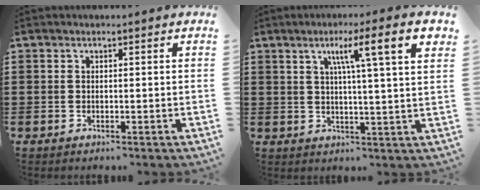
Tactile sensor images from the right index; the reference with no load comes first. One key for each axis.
{"total": 8.8, "fx": 3.7, "fy": 0.4, "fz": 7.9, "tx": -0.147, "ty": 0.000, "tz": 0.056}